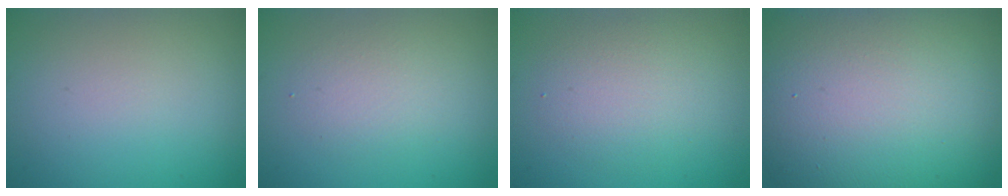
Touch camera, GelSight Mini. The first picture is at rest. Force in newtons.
{"total": 2.1, "press": 2.1, "slide": 0.1}
{"total": 3.1, "press": 3.1, "slide": 0.1}
{"total": 17.5, "press": 17.5, "slide": 0.8}